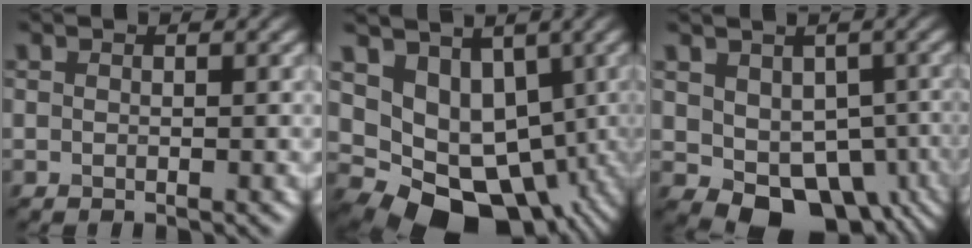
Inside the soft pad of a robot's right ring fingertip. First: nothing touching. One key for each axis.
{"total": 10.2, "fx": -0.8, "fy": 8.0, "fz": 6.2, "tx": -0.079, "ty": -0.023, "tz": -0.008}
{"total": 7.0, "fx": -2.0, "fy": 5.0, "fz": 4.5, "tx": -0.059, "ty": -0.014, "tz": -0.020}